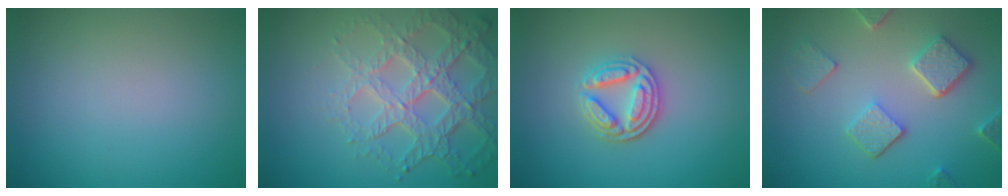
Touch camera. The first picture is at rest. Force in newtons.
{"total": 6.8, "press": 5.0, "slide": 4.7}
{"total": 3.6, "press": 3.2, "slide": 1.8}
{"total": 4.9, "press": 3.9, "slide": 3.1}